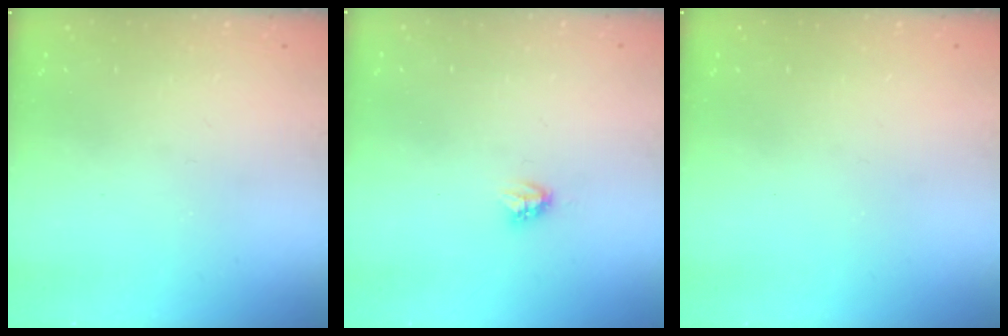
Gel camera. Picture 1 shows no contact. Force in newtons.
{"total": 2.8, "press": 2.7, "slide": 0.4}
{"total": 0.0}